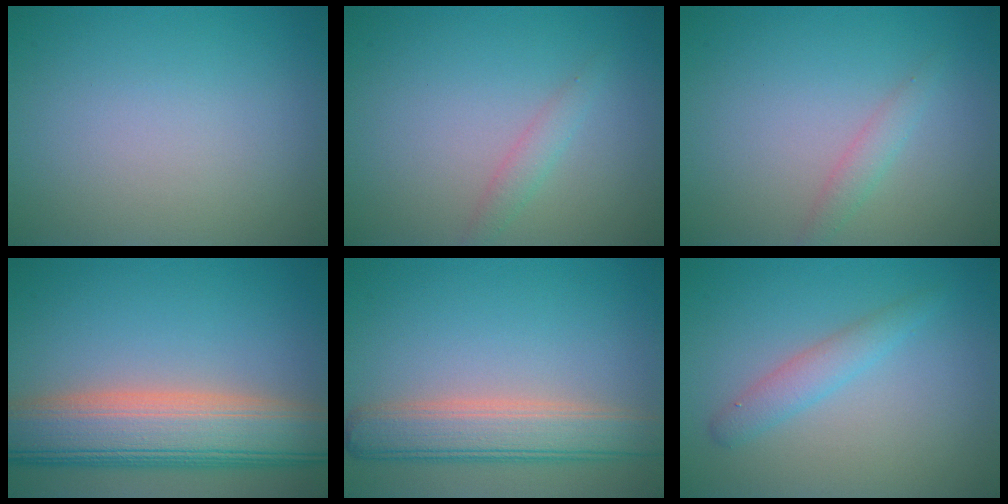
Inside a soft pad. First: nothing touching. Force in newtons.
{"total": 1.3, "press": 1.3, "slide": 0.0}
{"total": 1.3, "press": 1.3, "slide": 0.0}
{"total": 10.0, "press": 10.0, "slide": 1.0}
{"total": 5.3, "press": 5.3, "slide": 0.4}
{"total": 1.3, "press": 1.3, "slide": 0.2}